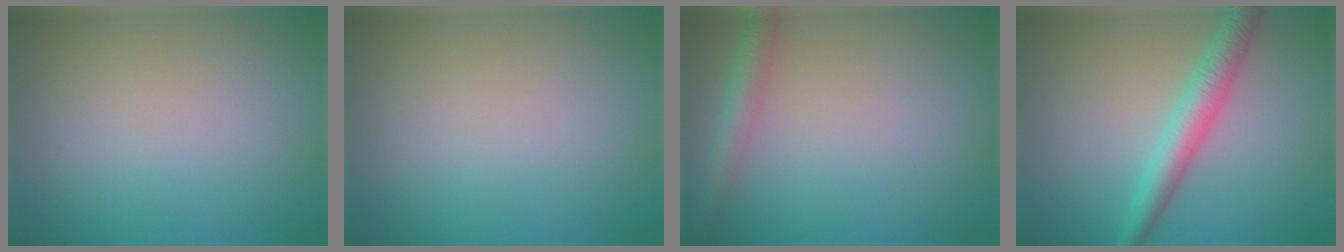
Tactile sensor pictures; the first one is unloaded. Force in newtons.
{"total": 0.0}
{"total": 3.0, "press": 3.0, "slide": 0.1}
{"total": 3.8, "press": 3.8, "slide": 0.0}